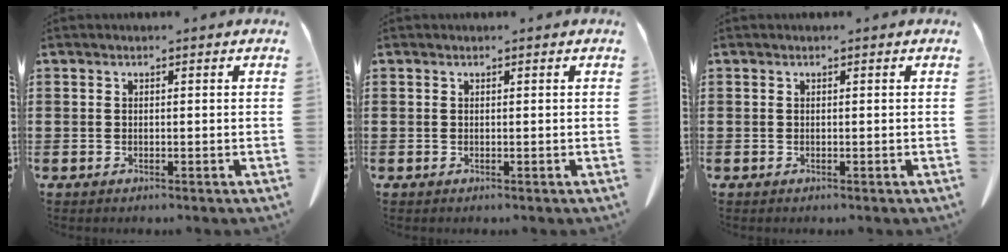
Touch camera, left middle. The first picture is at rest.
{"total": 0.0}
{"total": 0.0}